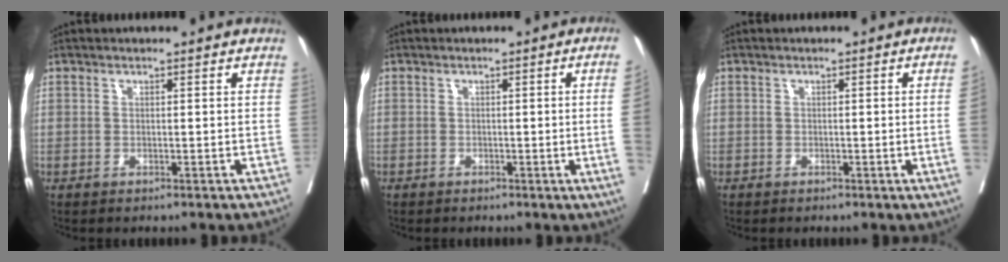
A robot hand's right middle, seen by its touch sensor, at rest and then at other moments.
{"total": 4.0, "force": [-0.6, -1.7, 3.6], "torque": [-0.044, -0.008, -0.009]}
{"total": 2.3, "force": [-0.4, -0.9, 2.1], "torque": [-0.027, -0.003, -0.003]}